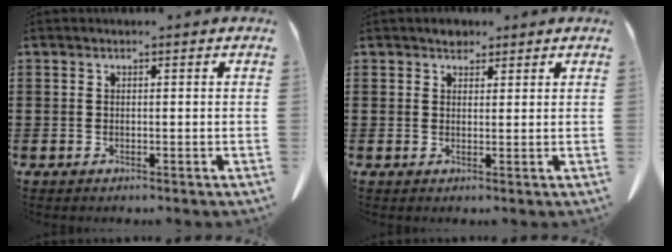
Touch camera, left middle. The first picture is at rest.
{"total": 2.2, "force": [1.9, 1.2, 0.4], "torque": [-0.004, 0.002, 0.035]}